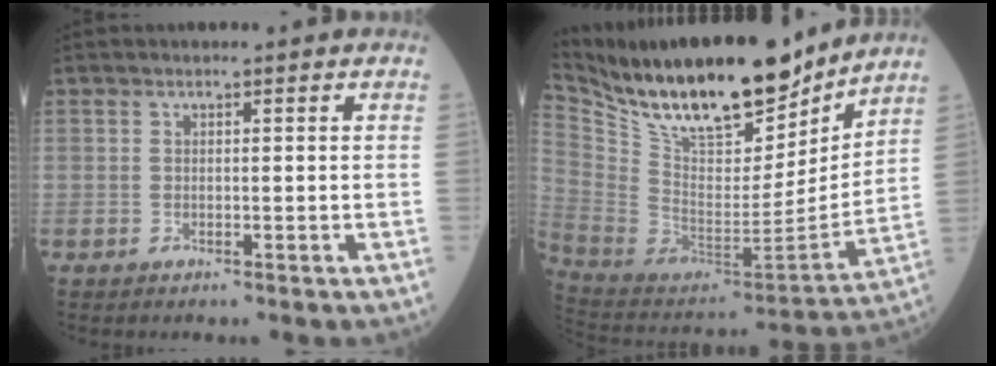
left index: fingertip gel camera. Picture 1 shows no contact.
{"total": 24.8, "force": [19.9, 6.6, 13.3], "torque": [-0.252, -0.016, 0.337]}